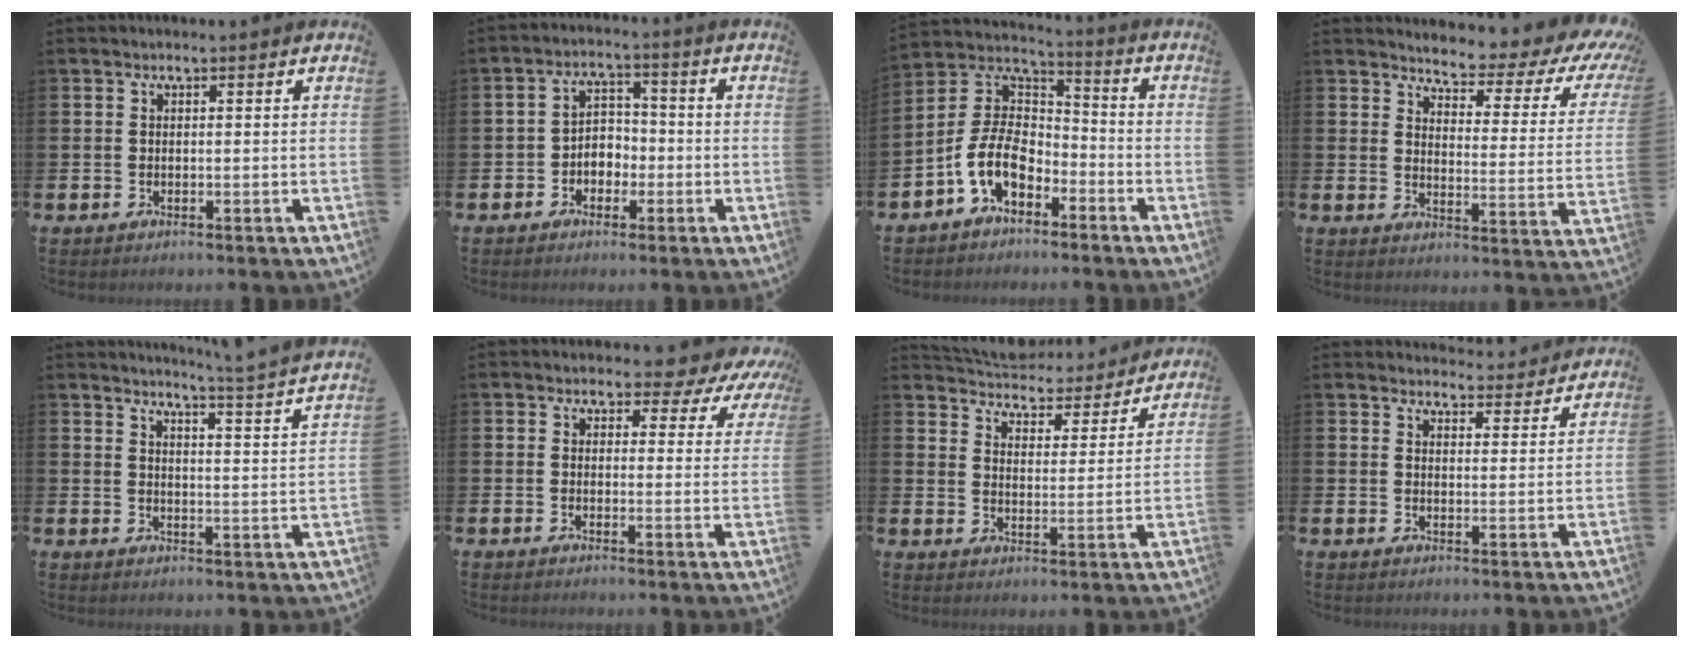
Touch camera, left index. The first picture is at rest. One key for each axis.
{"total": 3.2, "fx": -1.5, "fy": 2.6, "fz": 1.2, "tx": -0.029, "ty": 0.007, "tz": -0.036}
{"total": 8.3, "fx": -4.6, "fy": 5.0, "fz": 4.8, "tx": -0.131, "ty": 0.003, "tz": -0.099}
{"total": 4.1, "fx": 3.7, "fy": 0.9, "fz": 1.6, "tx": -0.039, "ty": -0.041, "tz": 0.049}
{"total": 4.0, "fx": 3.8, "fy": -1.2, "fz": 0.9, "tx": -0.020, "ty": -0.041, "tz": 0.056}
{"total": 3.6, "fx": 3.0, "fy": 1.7, "fz": 0.7, "tx": -0.013, "ty": -0.026, "tz": 0.044}
{"total": 5.3, "fx": 5.2, "fy": 1.0, "fz": 0.1, "tx": -0.028, "ty": -0.045, "tz": 0.088}
{"total": 4.1, "fx": 4.1, "fy": 0.7, "fz": -0.1, "tx": -0.001, "ty": -0.030, "tz": 0.071}